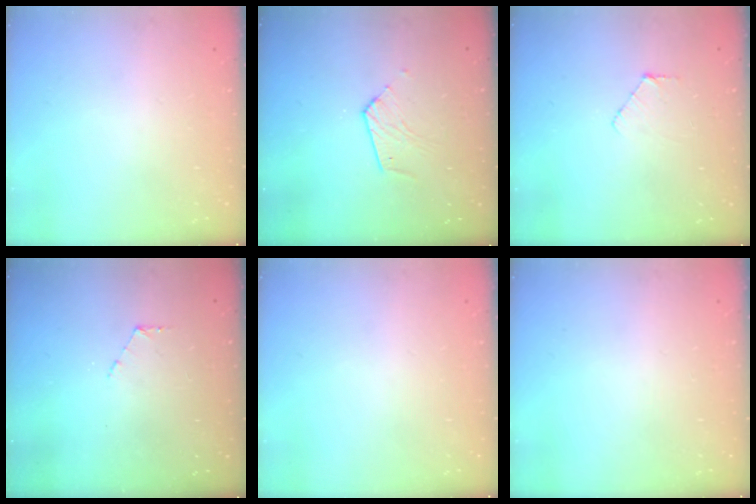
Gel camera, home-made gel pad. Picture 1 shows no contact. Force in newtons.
{"total": 5.1, "press": 5.1, "slide": 0.5}
{"total": 5.0, "press": 5.0, "slide": 0.5}
{"total": 4.0, "press": 4.0, "slide": 0.4}
{"total": 0.0}
{"total": 0.0}